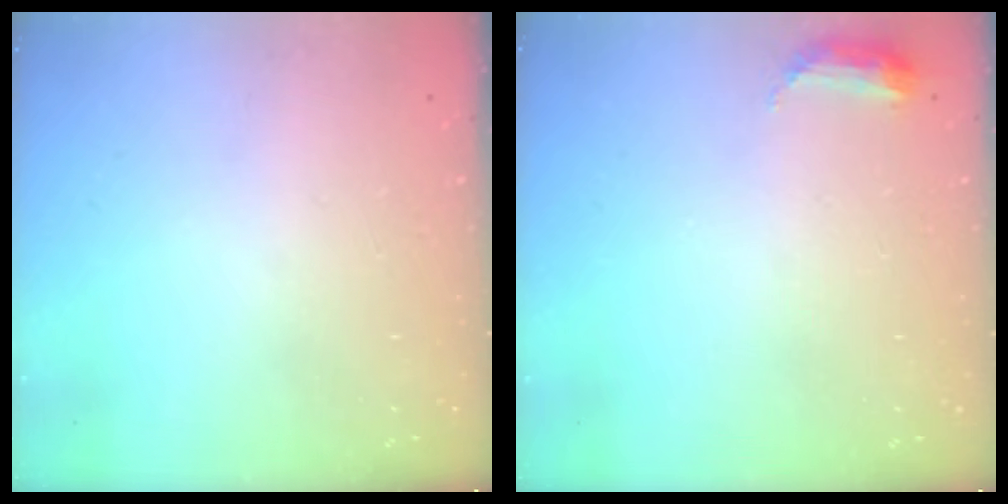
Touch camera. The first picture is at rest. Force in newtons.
{"total": 3.9, "press": 3.9, "slide": 0.7}